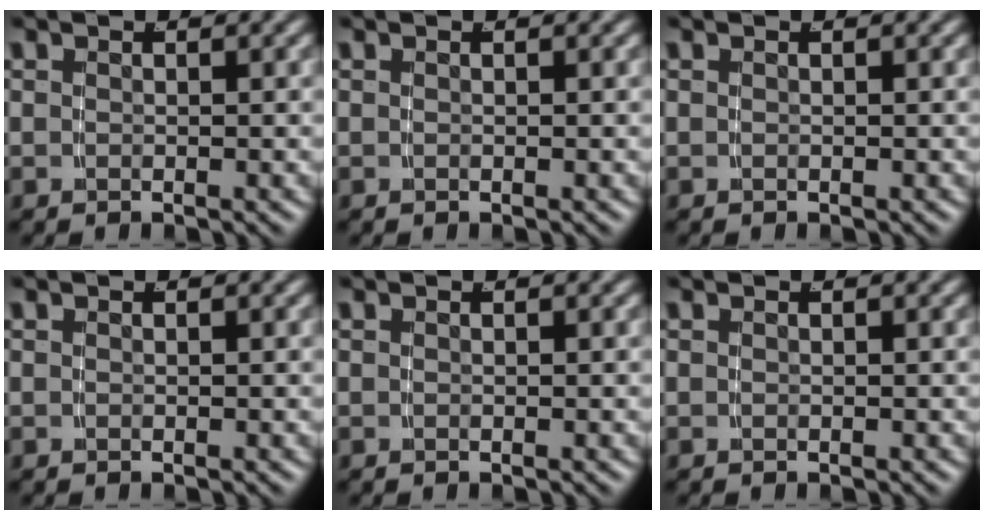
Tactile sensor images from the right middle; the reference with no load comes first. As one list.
[{"total": 0.0}, {"total": 0.0}, {"total": 0.0}, {"total": 0.0}, {"total": 0.0}]